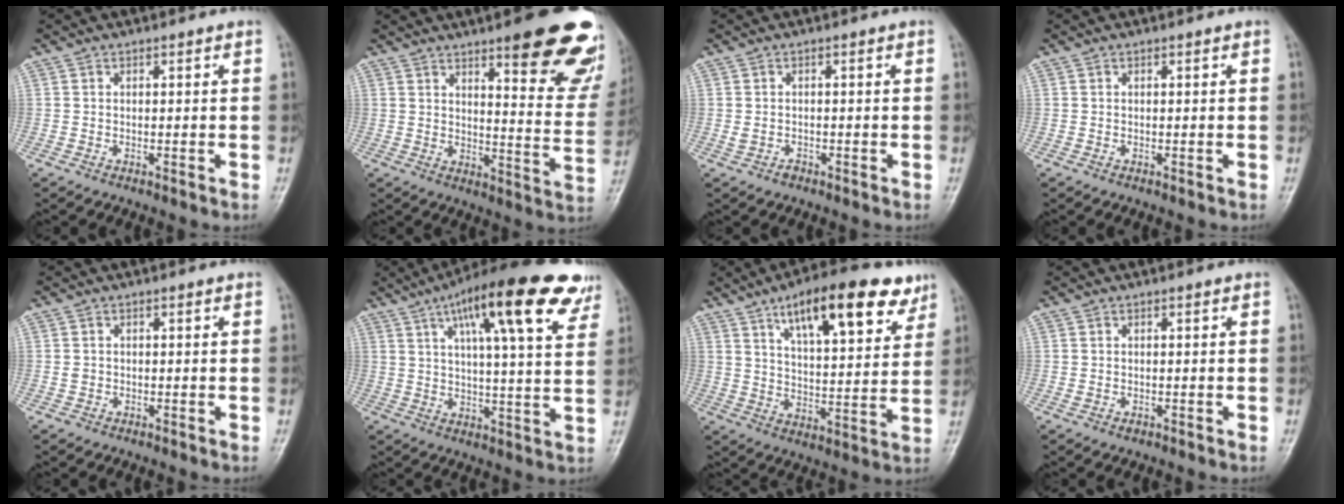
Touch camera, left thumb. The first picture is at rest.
{"total": 21.1, "force": [13.0, 5.1, 15.8], "torque": [-0.161, -0.070, 0.165]}
{"total": 1.6, "force": [-0.7, 1.2, 0.7], "torque": [-0.016, 0.008, -0.008]}
{"total": 0.0}
{"total": 1.0, "force": [-0.3, 1.0, 0.3], "torque": [-0.002, 0.003, -0.005]}
{"total": 21.2, "force": [11.2, 5.2, 17.3], "torque": [-0.241, -0.010, 0.161]}
{"total": 19.0, "force": [10.9, 6.7, 14.0], "torque": [-0.175, -0.034, 0.168]}
{"total": 0.9, "force": [-0.3, 0.7, 0.5], "torque": [-0.008, 0.002, -0.002]}